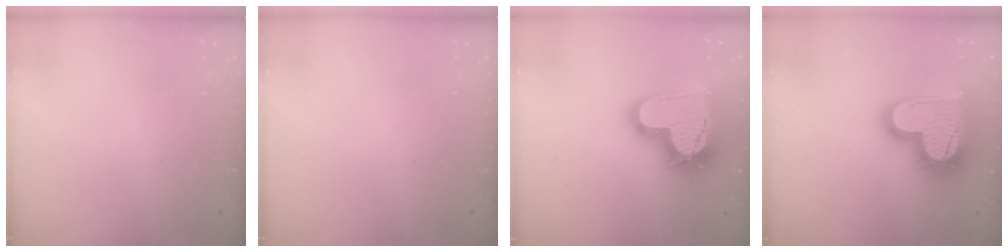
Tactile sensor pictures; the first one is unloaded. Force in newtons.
{"total": 0.0}
{"total": 23.1, "press": 23.0, "slide": 1.8}
{"total": 23.6, "press": 23.5, "slide": 2.1}